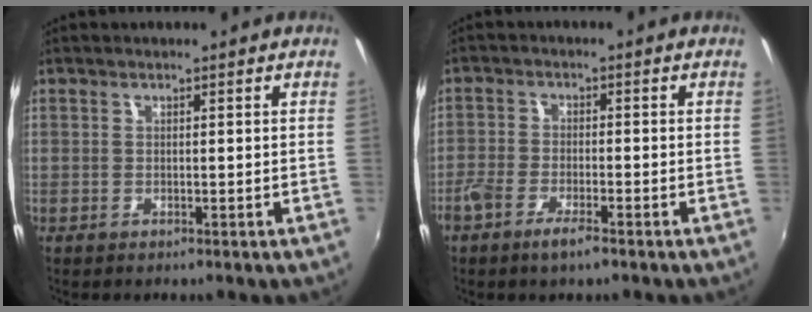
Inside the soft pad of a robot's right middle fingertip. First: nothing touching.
{"total": 5.1, "force": [-3.6, 1.3, 3.3], "torque": [-0.082, -0.009, -0.074]}